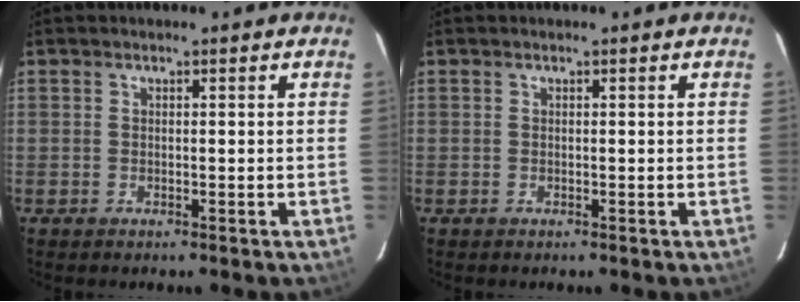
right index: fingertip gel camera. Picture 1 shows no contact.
{"total": 0.0}